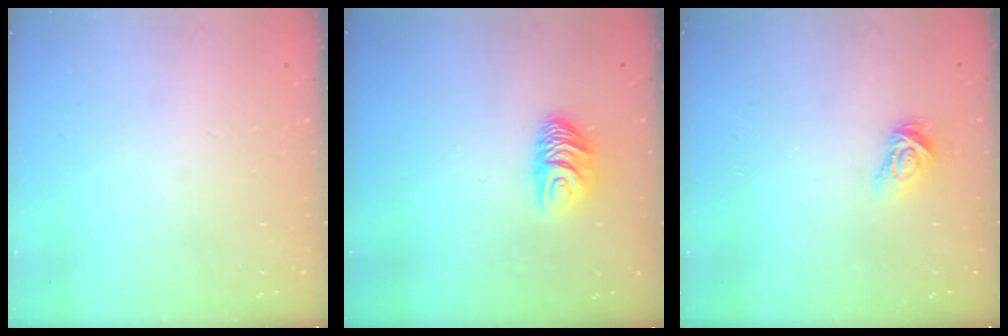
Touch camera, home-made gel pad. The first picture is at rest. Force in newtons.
{"total": 7.9, "press": 7.9, "slide": 0.7}
{"total": 6.2, "press": 6.2, "slide": 0.6}